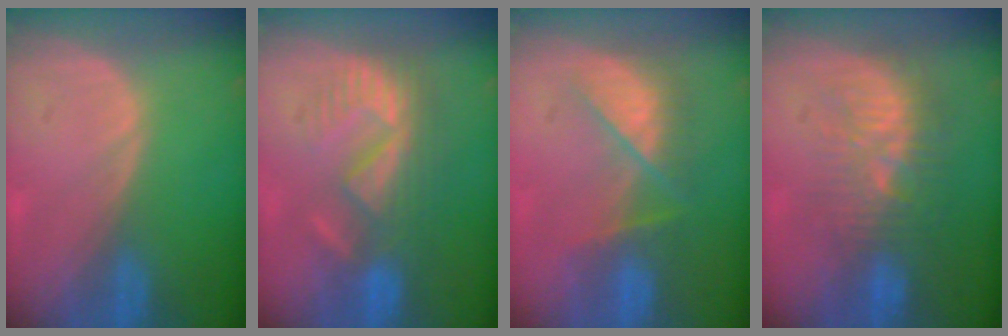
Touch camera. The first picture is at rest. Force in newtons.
{"total": 8.8, "press": 8.2, "slide": 3.3}
{"total": 7.1, "press": 6.9, "slide": 1.2}
{"total": 9.2, "press": 8.8, "slide": 2.5}